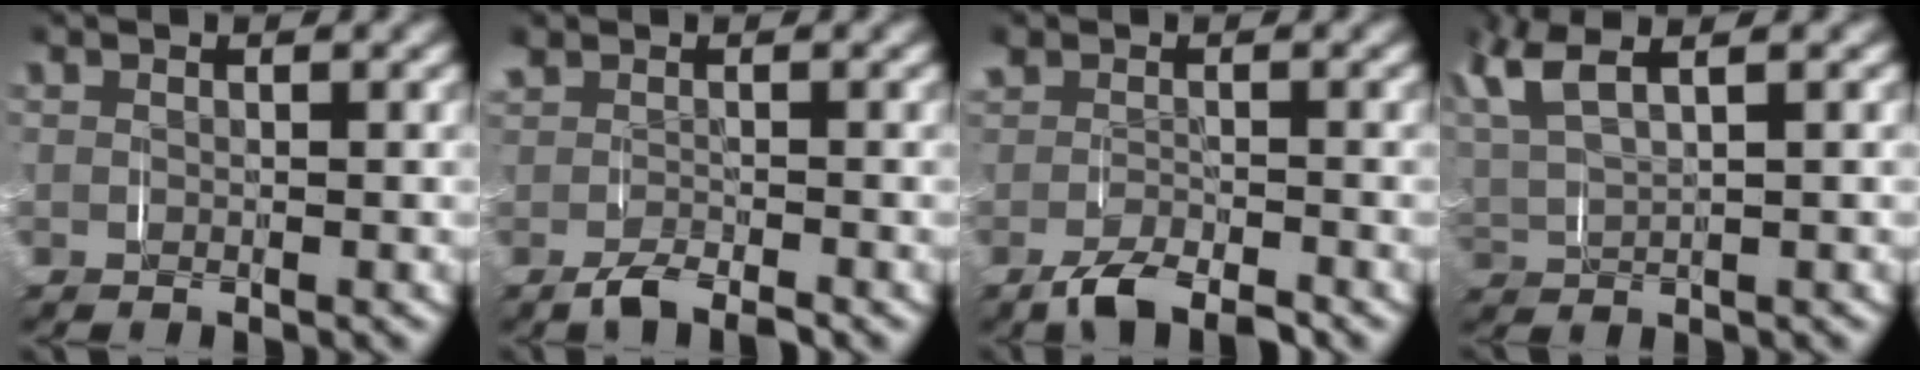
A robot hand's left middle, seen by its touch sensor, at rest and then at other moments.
{"total": 1.7, "force": [-1.0, 0.6, 1.1], "torque": [-0.028, -0.002, -0.017]}
{"total": 2.8, "force": [-1.9, 1.1, 1.7], "torque": [-0.037, -0.004, -0.030]}
{"total": 6.3, "force": [2.6, 3.8, 4.4], "torque": [-0.119, 0.002, 0.044]}